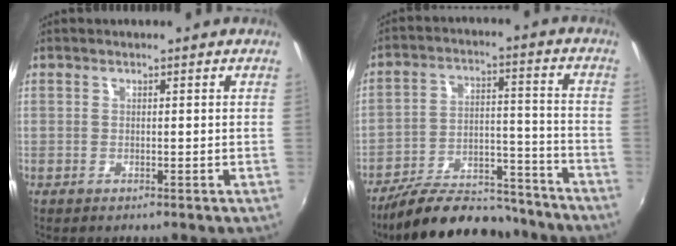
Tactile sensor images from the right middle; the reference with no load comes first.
{"total": 20.8, "force": [-18.0, 6.4, 8.3], "torque": [-0.154, 0.010, -0.252]}